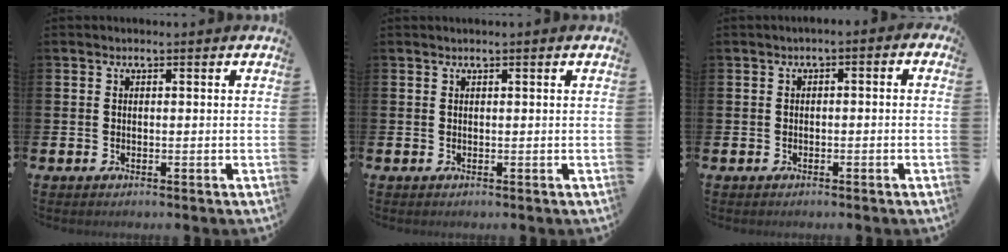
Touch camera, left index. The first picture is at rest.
{"total": 0.0}
{"total": 1.5, "force": [-1.3, 0.5, 0.5], "torque": [-0.017, 0.006, -0.030]}